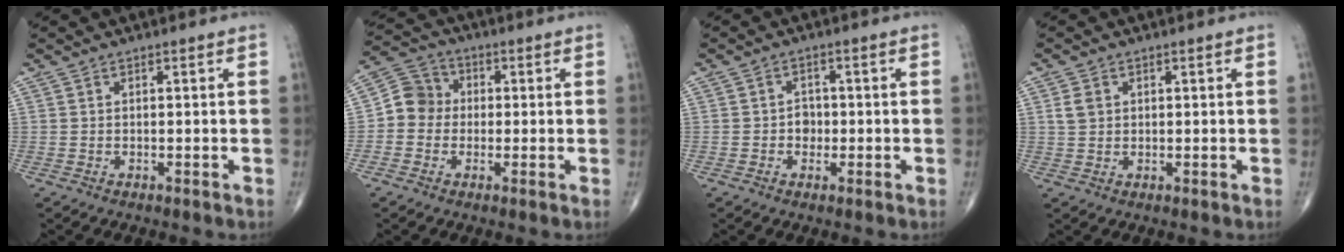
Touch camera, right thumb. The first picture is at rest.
{"total": 6.9, "force": [-0.6, 6.4, 2.6], "torque": [-0.024, 0.025, -0.027]}
{"total": 2.6, "force": [-0.5, 2.2, 1.3], "torque": [-0.003, 0.007, -0.011]}
{"total": 2.6, "force": [0.8, 2.1, 1.4], "torque": [-0.023, 0.002, 0.018]}